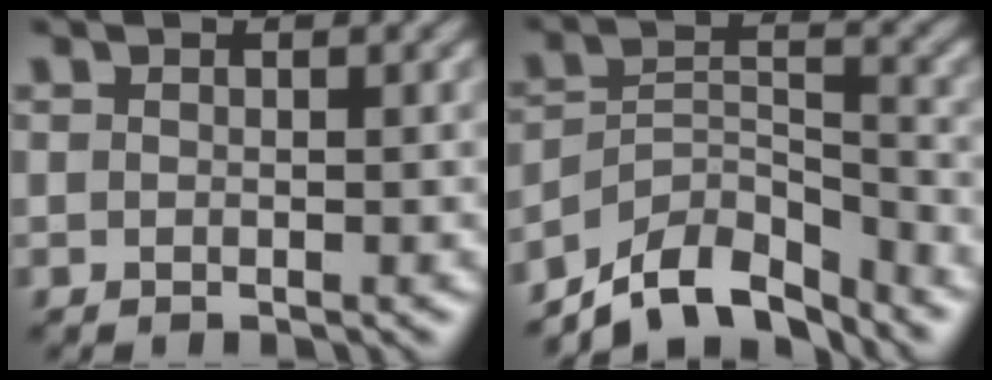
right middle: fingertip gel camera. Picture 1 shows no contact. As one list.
[{"total": 7.7, "force": [-6.6, 2.5, 3.2], "torque": [-0.048, -0.006, -0.123]}]